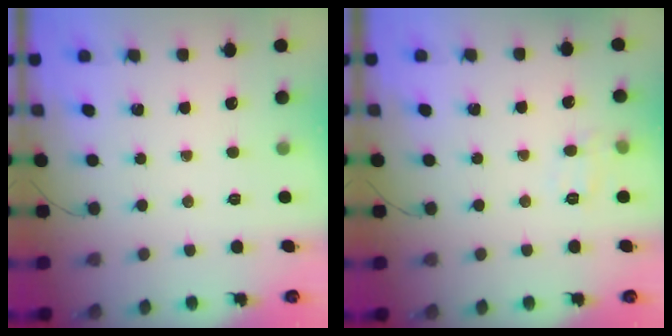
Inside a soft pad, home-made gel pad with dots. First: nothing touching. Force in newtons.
{"total": 8.5, "press": 8.4, "slide": 1.4}